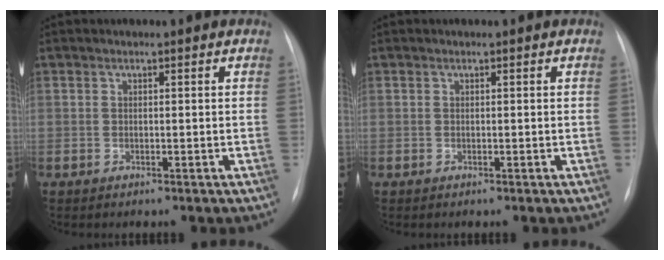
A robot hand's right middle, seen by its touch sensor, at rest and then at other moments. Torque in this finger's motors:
{"motor_torque": [0.01, -0.01, 0.01, 0.00]}